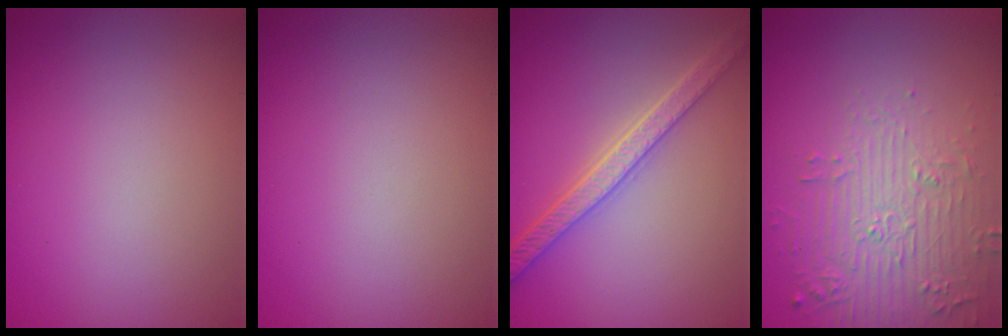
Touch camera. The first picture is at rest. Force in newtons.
{"total": 0.0}
{"total": 4.3, "press": 3.9, "slide": 1.9}
{"total": 5.2, "press": 4.0, "slide": 3.3}